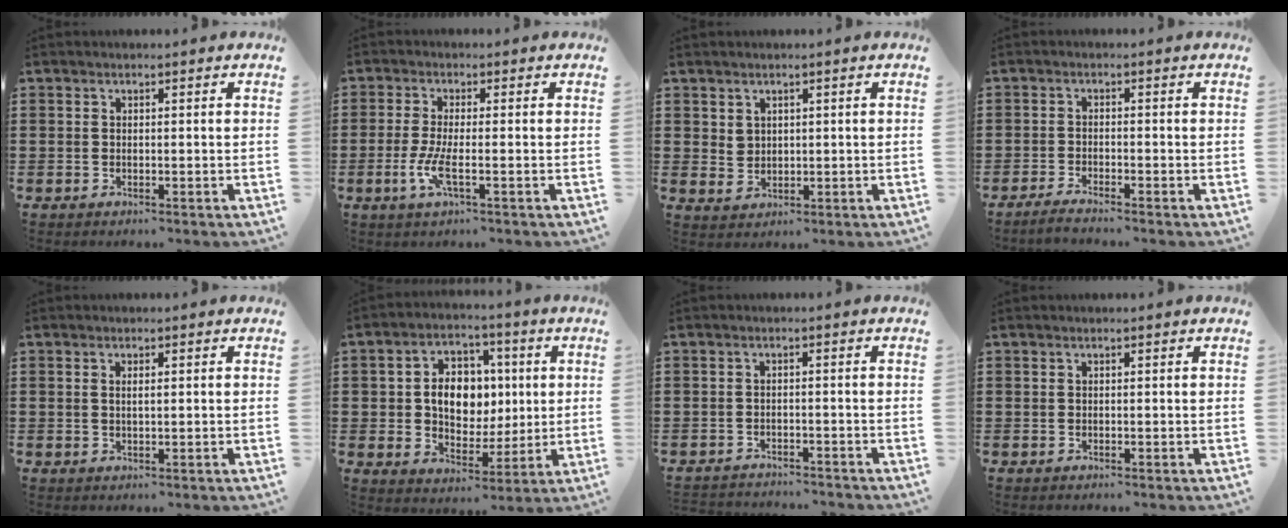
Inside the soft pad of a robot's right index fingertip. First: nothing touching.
{"total": 4.3, "force": [-1.6, 0.6, 4.0], "torque": [-0.095, -0.015, -0.037]}
{"total": 2.0, "force": [1.2, 1.6, 0.5], "torque": [-0.014, 0.006, 0.023]}
{"total": 1.7, "force": [-1.7, -0.1, 0.5], "torque": [-0.009, 0.002, -0.031]}
{"total": 1.2, "force": [0.3, 0.4, 1.1], "torque": [-0.023, 0.003, 0.003]}
{"total": 8.3, "force": [0.8, 6.6, 5.0], "torque": [-0.096, 0.014, 0.009]}
{"total": 2.0, "force": [-2.0, 0.2, -0.3], "torque": [-0.003, 0.001, -0.046]}
{"total": 0.0}